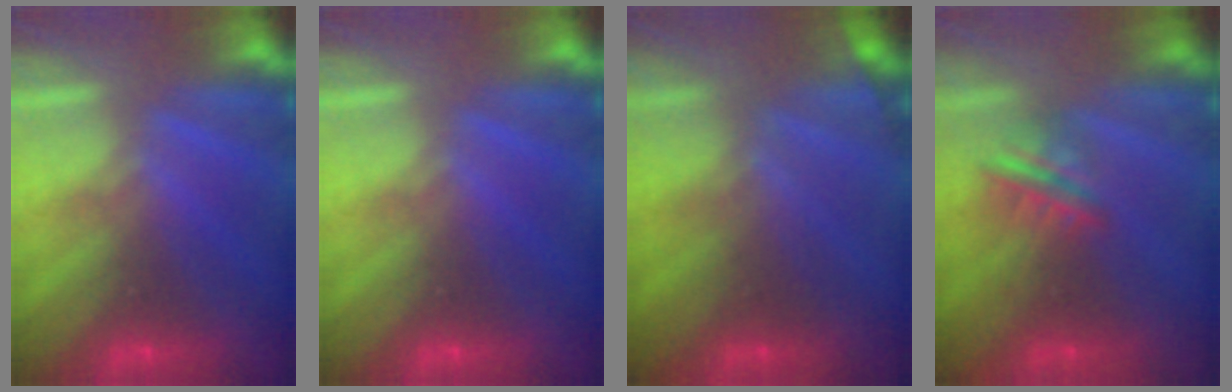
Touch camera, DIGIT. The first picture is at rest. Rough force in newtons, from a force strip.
{"total": 0.0}
{"total": 1.9}
{"total": 3.0}